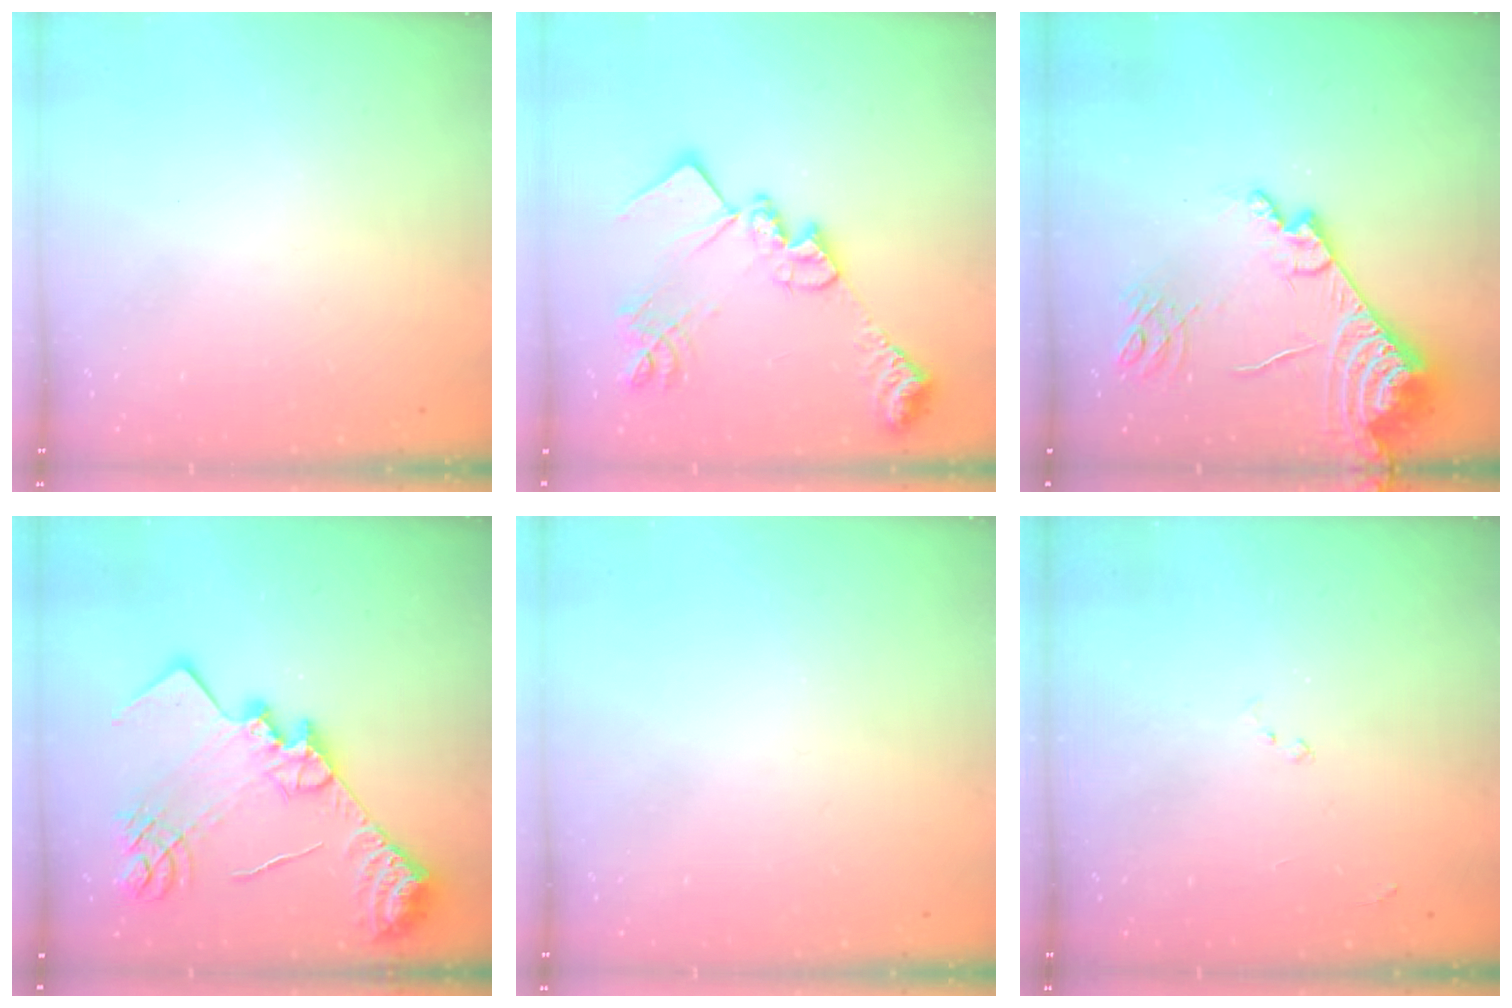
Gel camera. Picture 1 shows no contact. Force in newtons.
{"total": 21.6, "press": 21.5, "slide": 1.5}
{"total": 17.5, "press": 17.4, "slide": 2.1}
{"total": 24.3, "press": 24.2, "slide": 2.2}
{"total": 0.0}
{"total": 7.5, "press": 7.4, "slide": 0.7}